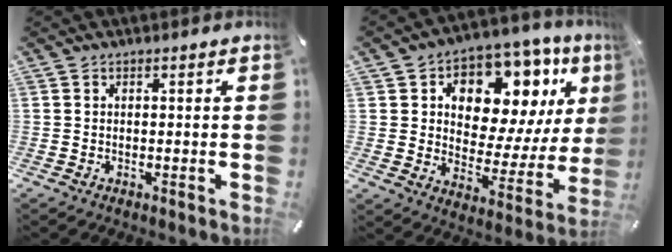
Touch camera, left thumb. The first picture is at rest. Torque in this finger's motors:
{"motor_torque": [2.50, 2.51, 1.99, -0.78, 0.15]}